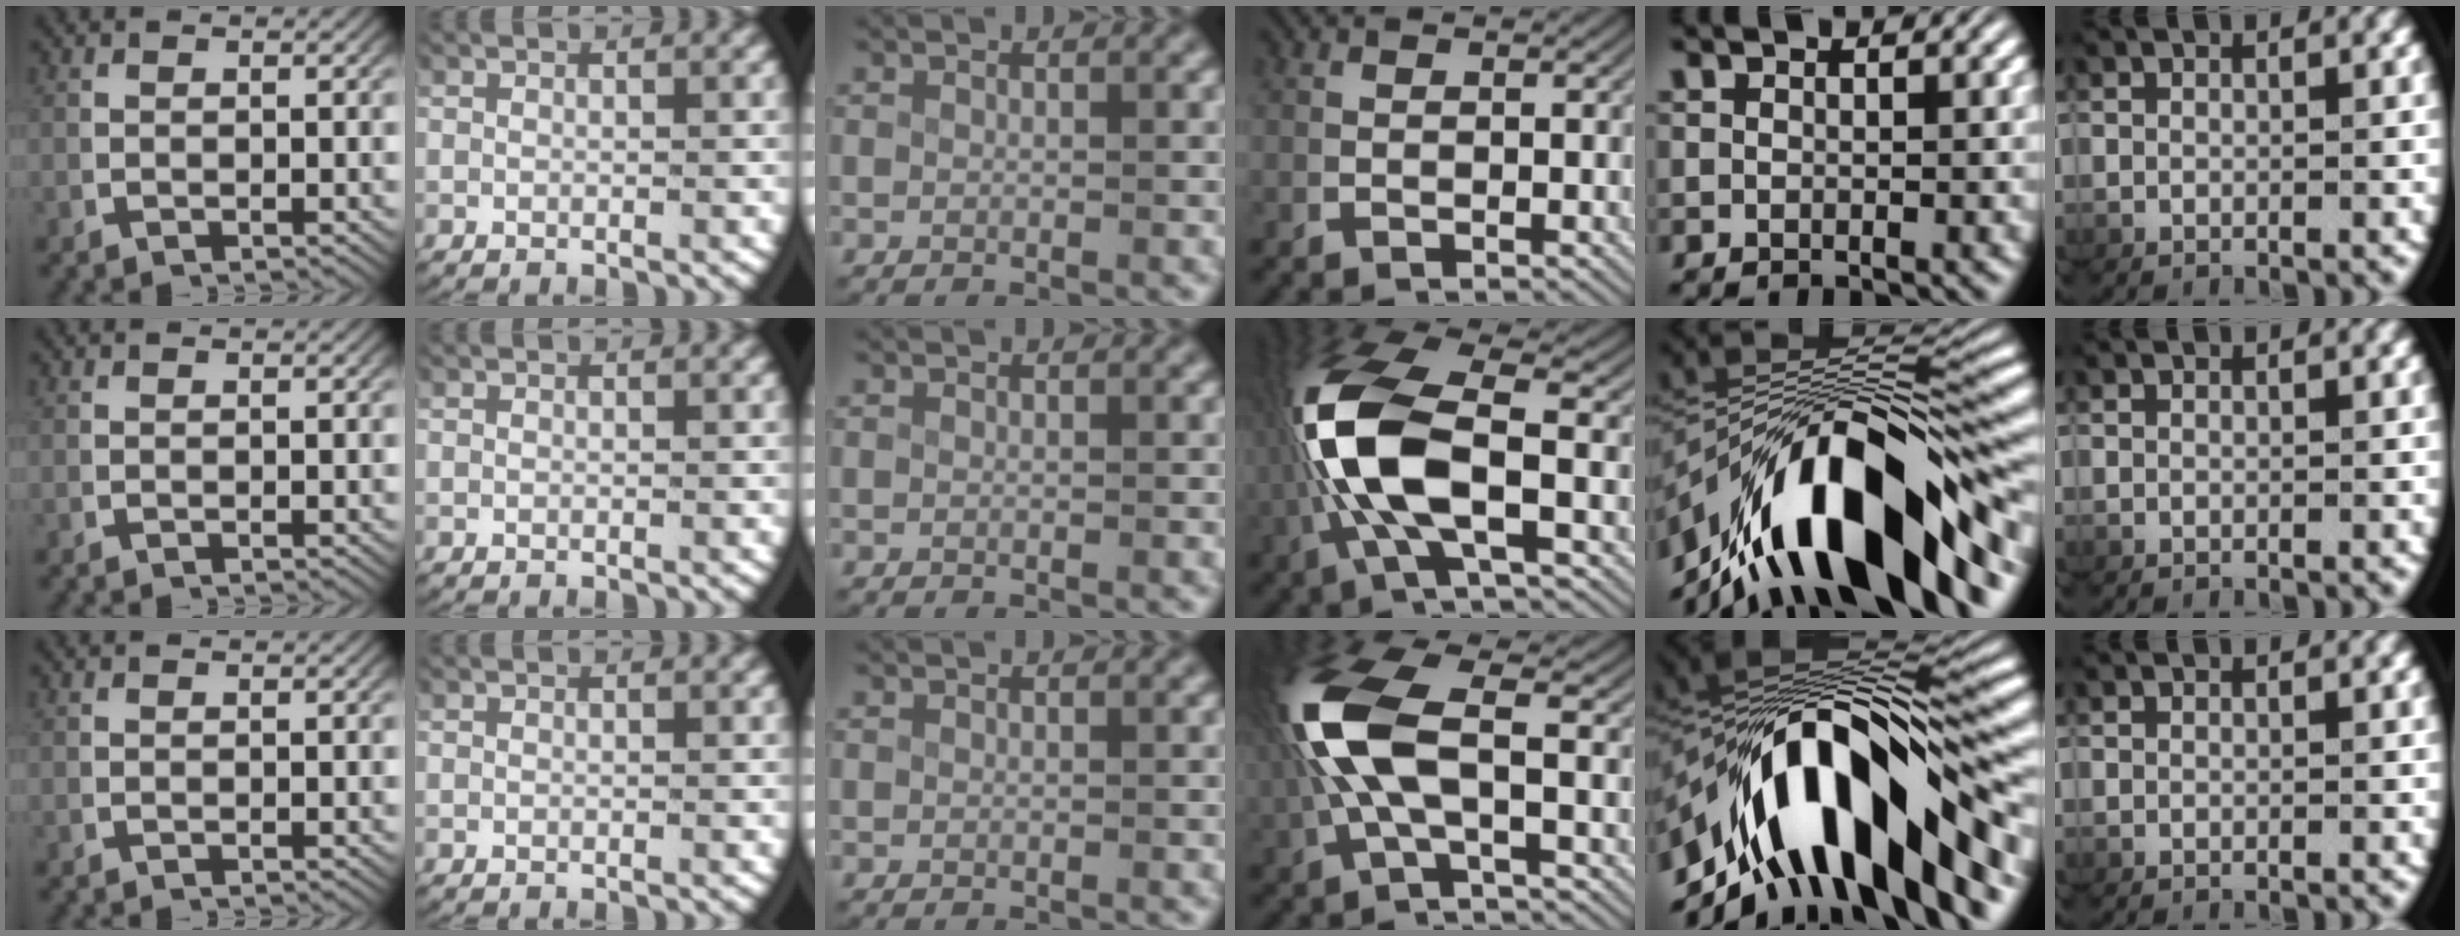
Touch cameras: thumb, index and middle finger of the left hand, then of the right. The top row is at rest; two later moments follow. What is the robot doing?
{"motion": "lift_and_place", "object": "scissors"}